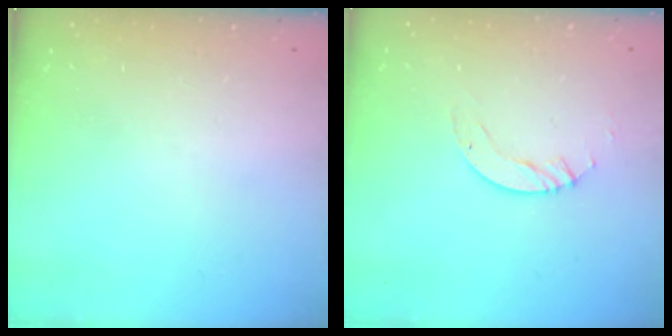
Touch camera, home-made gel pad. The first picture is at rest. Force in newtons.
{"total": 3.0, "press": 3.0, "slide": 0.2}